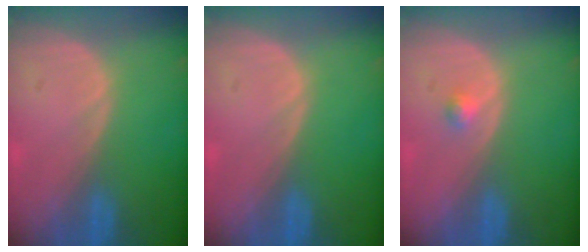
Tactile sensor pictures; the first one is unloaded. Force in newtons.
{"total": 0.0}
{"total": 1.3, "press": 1.1, "slide": 0.7}